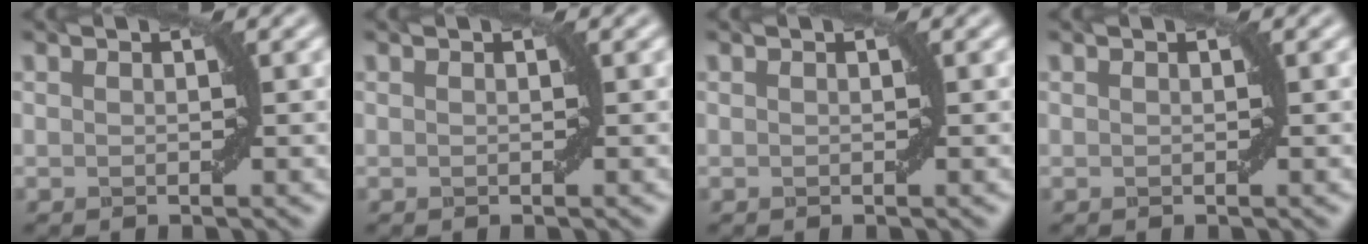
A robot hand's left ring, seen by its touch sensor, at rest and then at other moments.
{"total": 0.0}
{"total": 0.0}
{"total": 0.0}